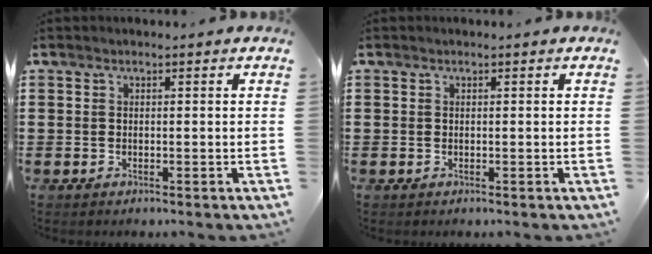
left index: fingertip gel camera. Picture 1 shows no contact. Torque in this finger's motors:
{"motor_torque": [0.00, 0.00, 0.00, 0.01]}